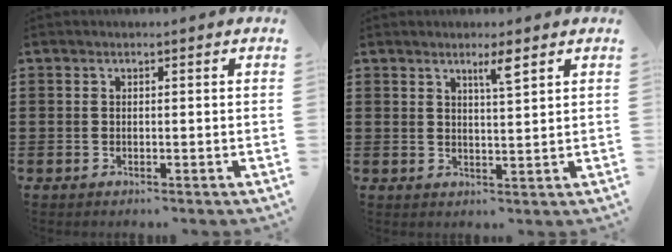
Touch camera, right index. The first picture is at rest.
{"total": 3.1, "force": [2.0, 0.2, 2.3], "torque": [-0.033, -0.007, 0.030]}